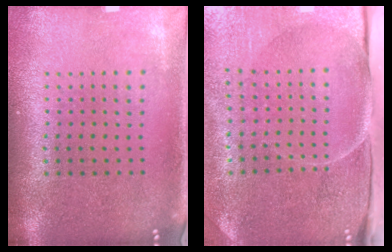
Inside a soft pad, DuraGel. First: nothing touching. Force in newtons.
{"total": 5.0, "press": 3.9, "slide": 3.1}